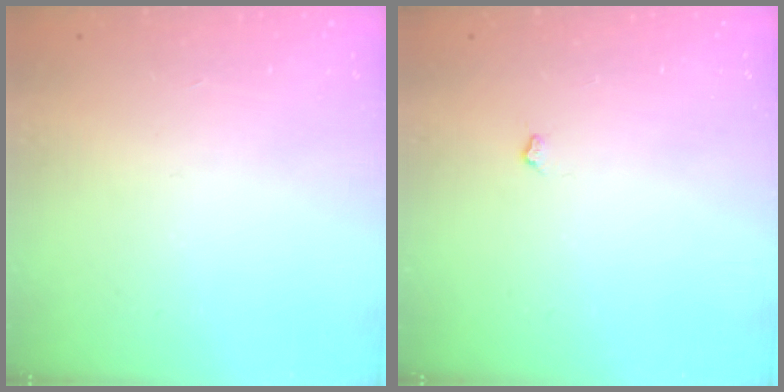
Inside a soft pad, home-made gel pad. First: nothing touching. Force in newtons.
{"total": 3.1, "press": 3.0, "slide": 0.5}